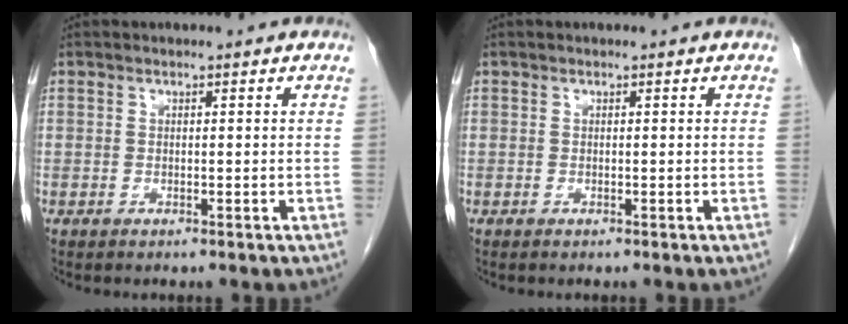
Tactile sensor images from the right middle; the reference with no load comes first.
{"total": 0.0}